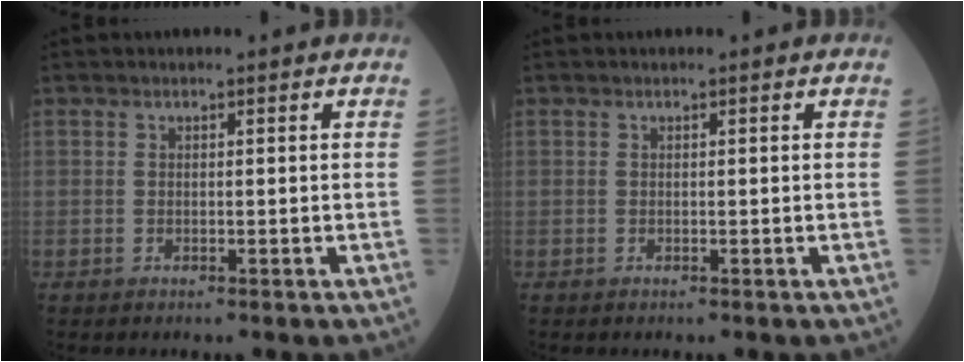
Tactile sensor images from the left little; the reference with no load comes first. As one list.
[{"total": 0.0}]